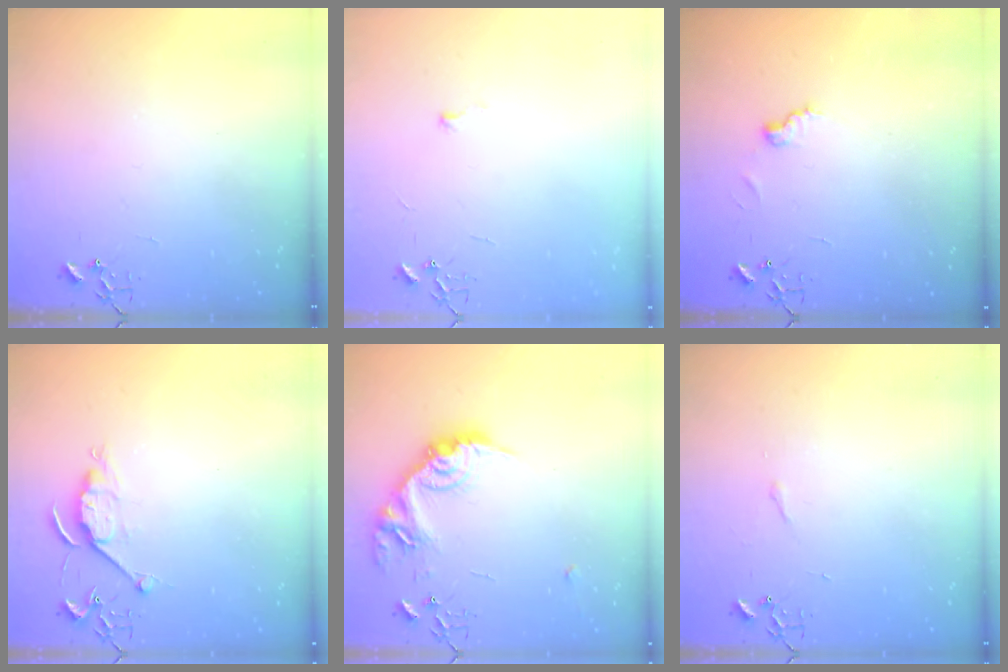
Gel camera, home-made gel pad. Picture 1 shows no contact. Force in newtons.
{"total": 3.4, "press": 3.4, "slide": 0.5}
{"total": 7.4, "press": 7.4, "slide": 0.4}
{"total": 6.2, "press": 6.2, "slide": 0.5}
{"total": 17.6, "press": 17.6, "slide": 0.8}
{"total": 2.9, "press": 2.9, "slide": 0.5}